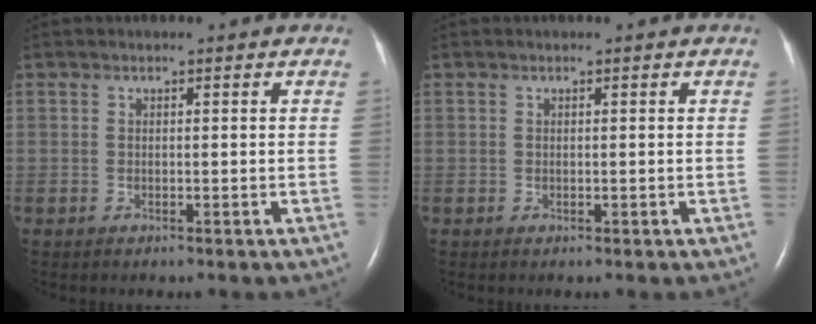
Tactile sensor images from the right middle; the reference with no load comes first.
{"total": 0.0}